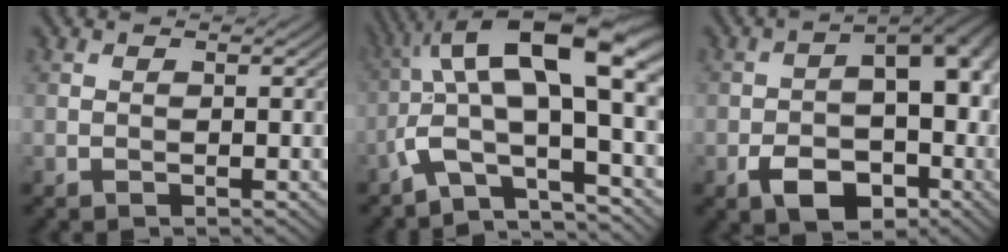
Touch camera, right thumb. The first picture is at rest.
{"total": 14.7, "force": [0.1, 4.3, 14.1], "torque": [-0.242, 0.027, -0.004]}
{"total": 11.1, "force": [-3.5, 6.8, 8.0], "torque": [-0.106, -0.015, -0.054]}